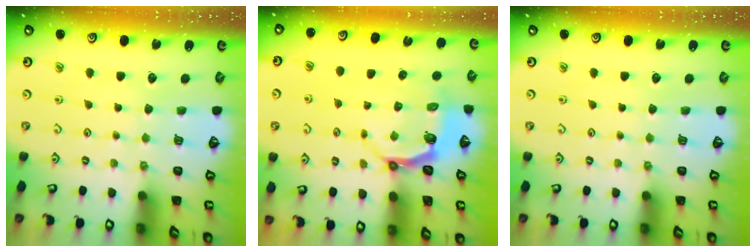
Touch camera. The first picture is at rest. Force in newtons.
{"total": 5.2, "press": 4.3, "slide": 2.9}
{"total": 0.0}